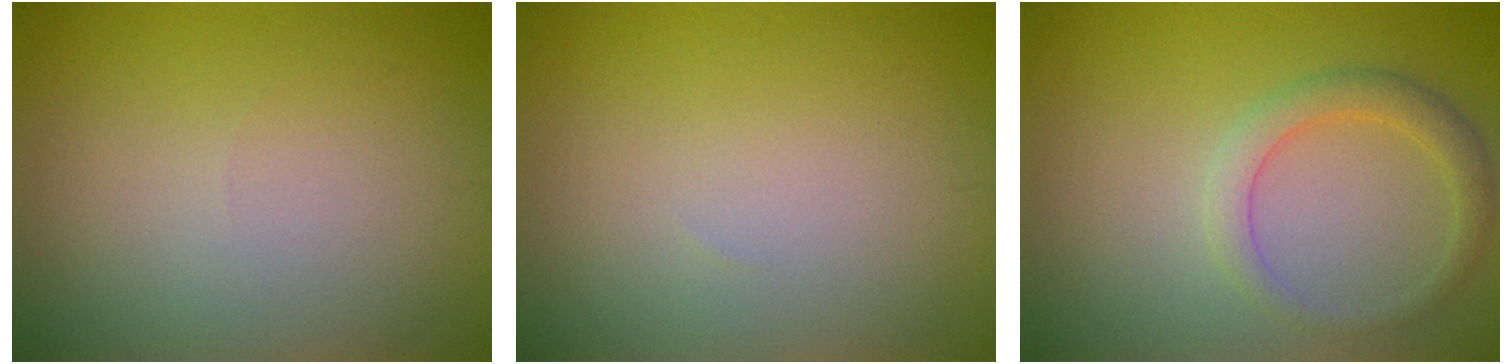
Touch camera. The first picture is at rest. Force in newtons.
{"total": 0.0}
{"total": 2.6, "press": 2.6, "slide": 0.2}